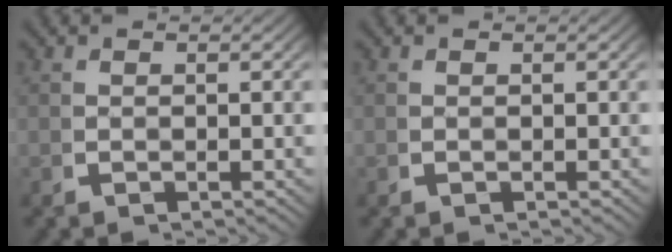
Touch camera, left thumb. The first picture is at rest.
{"total": 0.0}